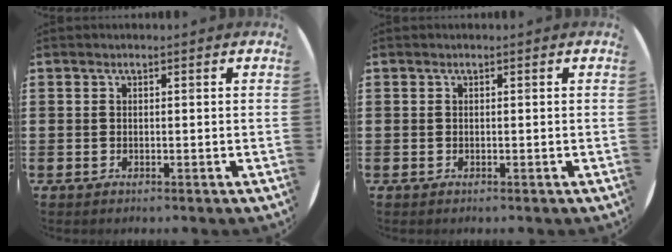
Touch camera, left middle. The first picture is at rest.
{"total": 0.0}